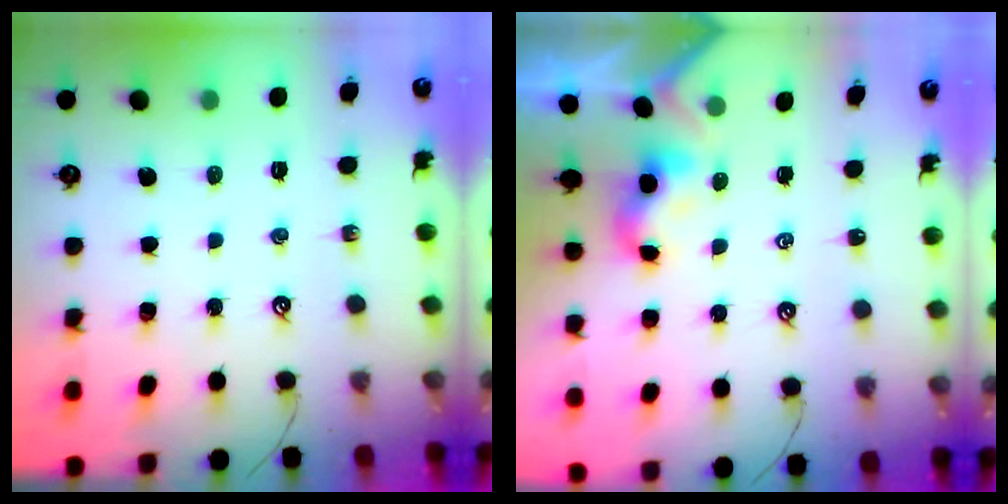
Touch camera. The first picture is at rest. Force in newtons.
{"total": 2.2, "press": 2.2, "slide": 0.2}